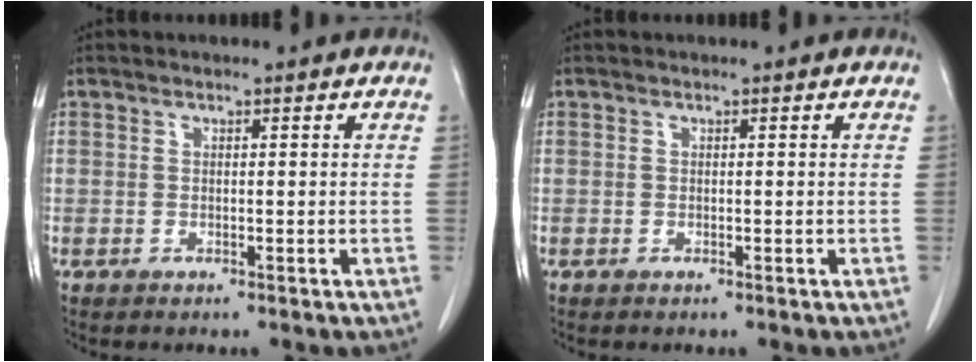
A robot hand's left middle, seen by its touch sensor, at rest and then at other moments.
{"total": 0.0}